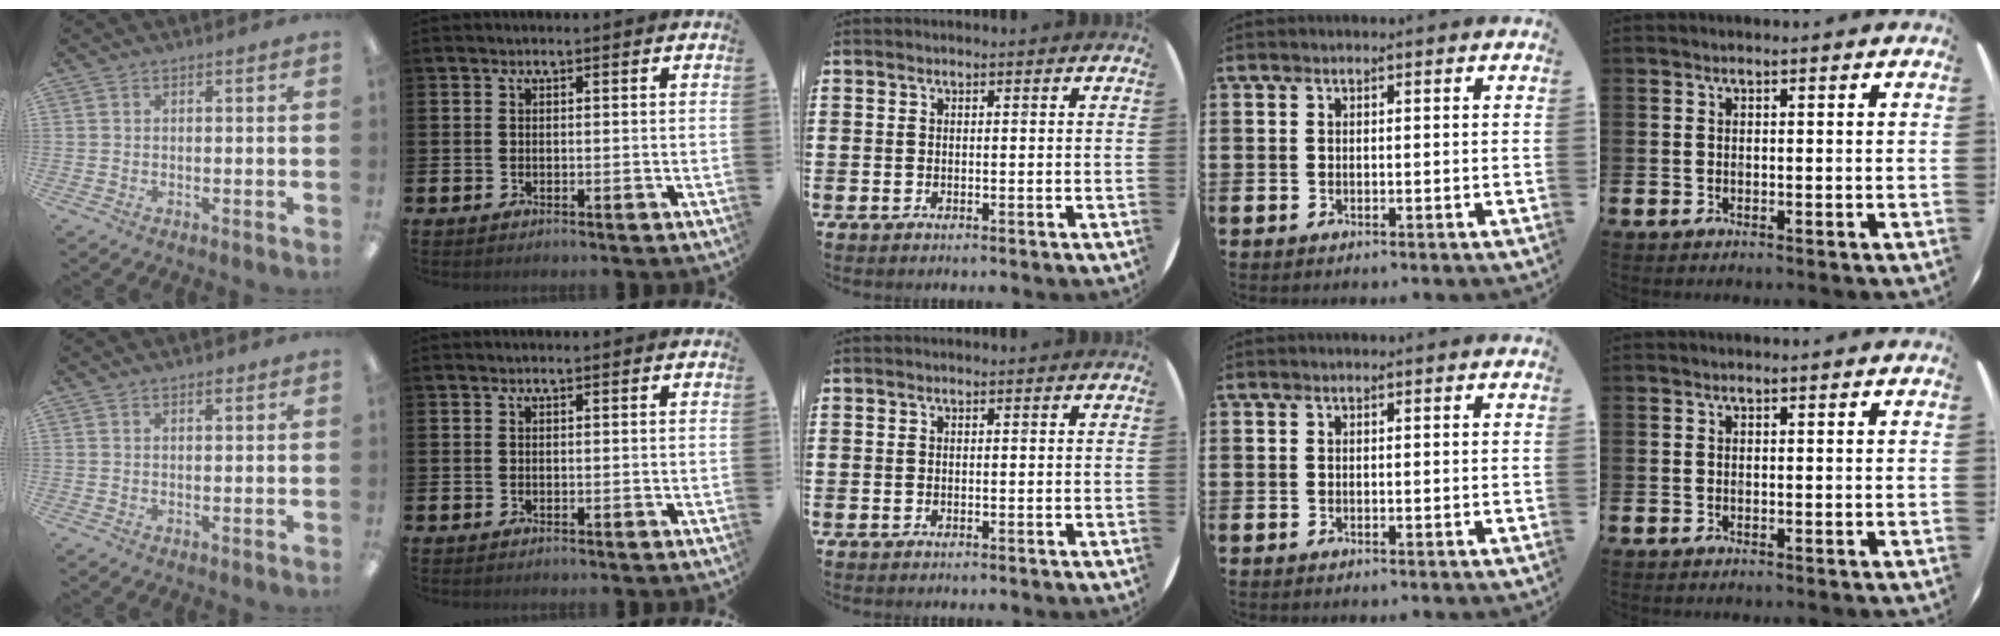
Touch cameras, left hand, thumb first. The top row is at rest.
{"thumb": {"total": 1.4, "force": [1.1, 0.5, 0.8], "torque": [-0.008, -0.004, 0.019]}}